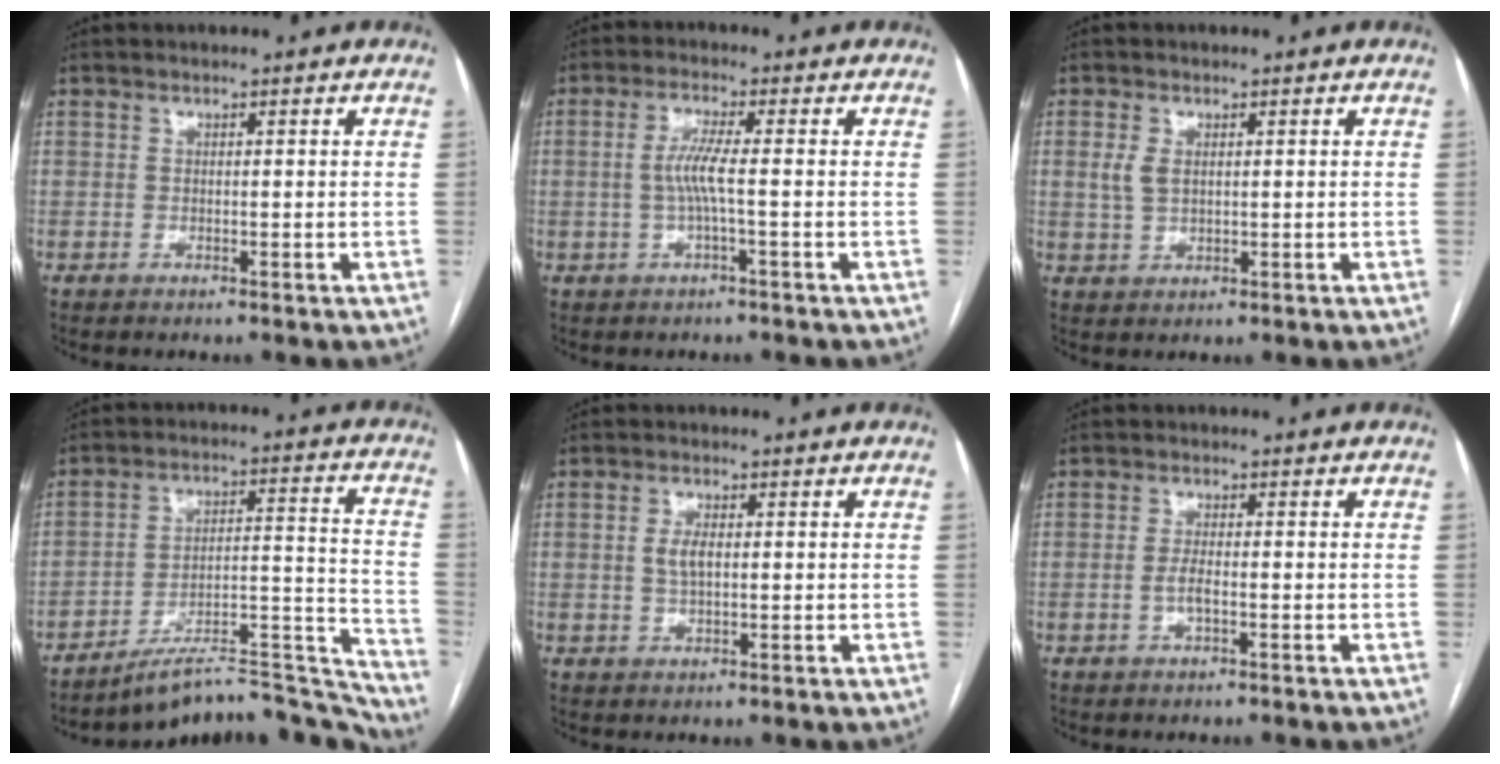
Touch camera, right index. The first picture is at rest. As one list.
[{"total": 4.0, "force": [-0.4, -0.2, 4.0], "torque": [-0.085, 0.004, -0.009]}, {"total": 2.9, "force": [0.7, 1.7, 2.2], "torque": [-0.049, 0.005, 0.017]}, {"total": 19.0, "force": [-18.4, 1.9, 4.3], "torque": [-0.022, 0.052, -0.269]}, {"total": 2.9, "force": [0.2, 1.2, 2.6], "torque": [-0.054, 0.002, 0.005]}, {"total": 2.1, "force": [-0.7, 0.4, 1.9], "torque": [-0.042, -0.002, -0.013]}]